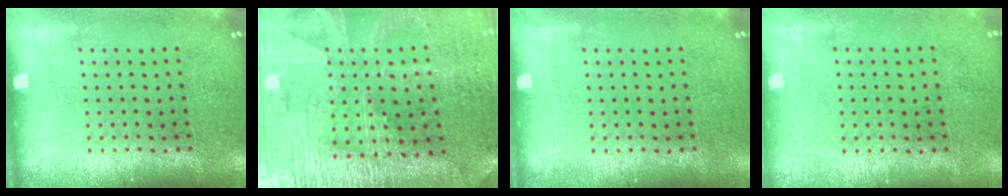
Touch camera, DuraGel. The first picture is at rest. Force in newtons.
{"total": 2.0, "press": 2.0, "slide": 0.3}
{"total": 0.0}
{"total": 0.0}